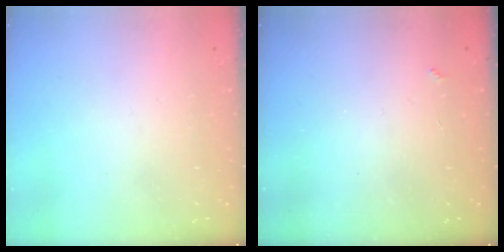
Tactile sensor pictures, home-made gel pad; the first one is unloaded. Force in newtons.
{"total": 2.2, "press": 2.2, "slide": 0.4}